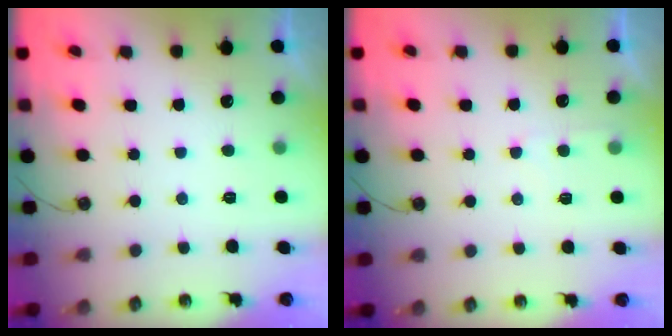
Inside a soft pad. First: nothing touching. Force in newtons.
{"total": 4.3, "press": 4.2, "slide": 0.6}